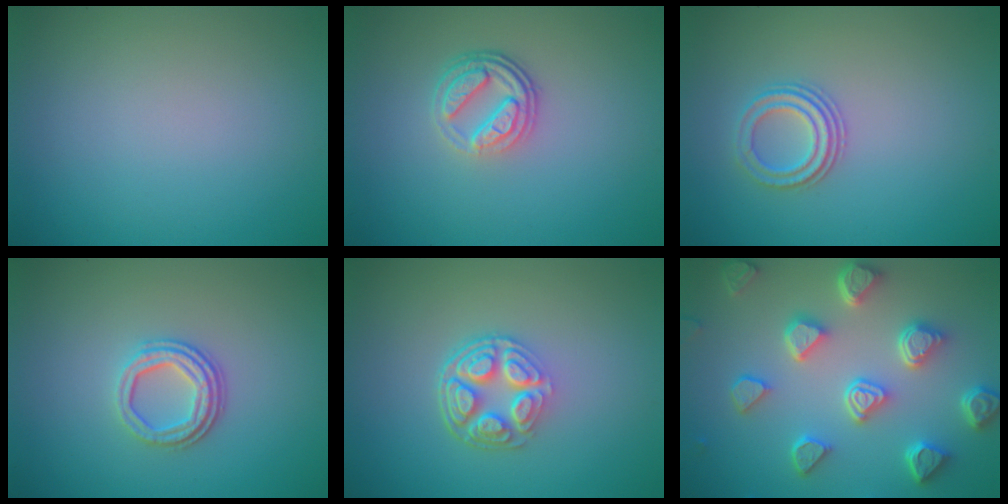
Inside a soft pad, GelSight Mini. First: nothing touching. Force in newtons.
{"total": 3.8, "press": 2.7, "slide": 2.7}
{"total": 2.6, "press": 2.3, "slide": 1.2}
{"total": 3.1, "press": 2.5, "slide": 1.9}
{"total": 5.2, "press": 3.7, "slide": 3.6}
{"total": 6.6, "press": 5.2, "slide": 3.9}